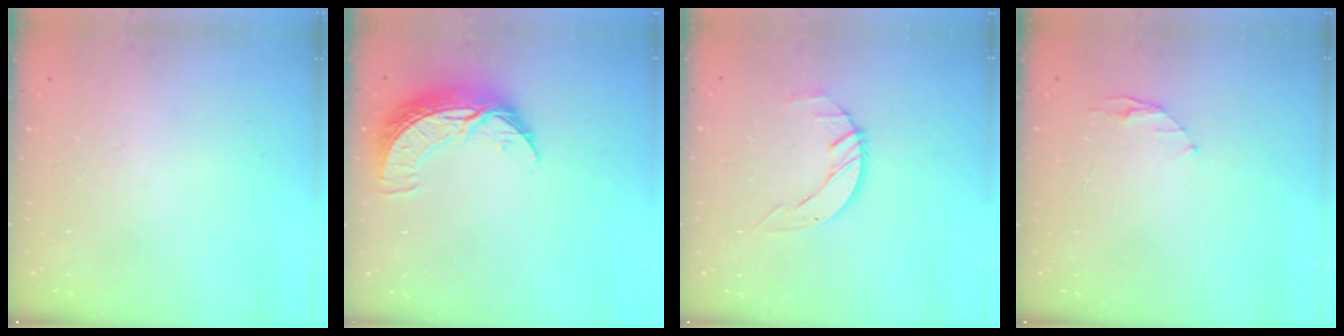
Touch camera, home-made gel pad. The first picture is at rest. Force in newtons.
{"total": 10.3, "press": 10.2, "slide": 0.7}
{"total": 2.7, "press": 2.7, "slide": 0.3}
{"total": 3.9, "press": 3.9, "slide": 0.5}